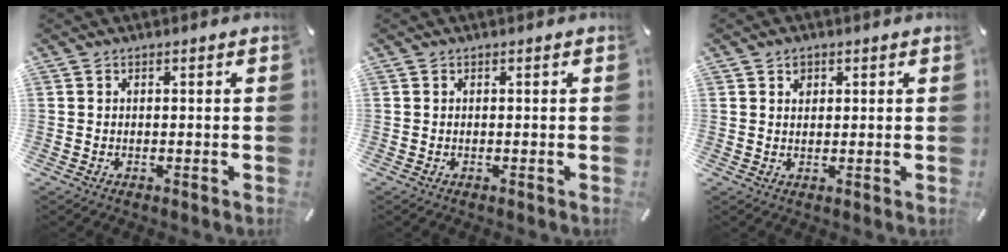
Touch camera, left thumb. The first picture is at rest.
{"total": 0.0}
{"total": 1.7, "force": [0.8, 1.4, 0.5], "torque": [-0.004, 0.001, 0.013]}